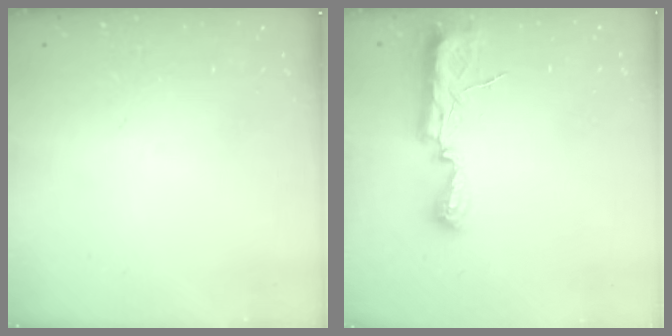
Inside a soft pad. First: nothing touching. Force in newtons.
{"total": 10.3, "press": 8.9, "slide": 5.2}